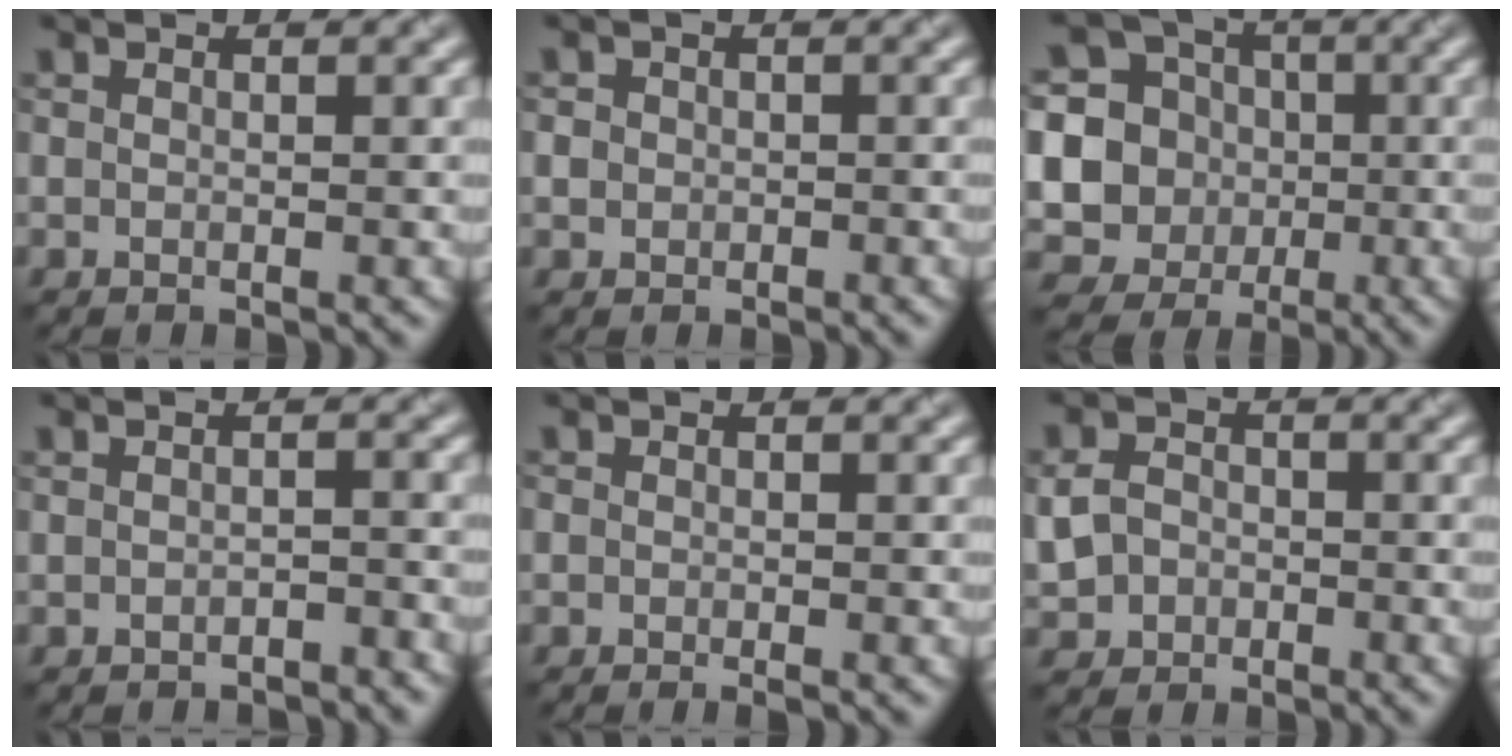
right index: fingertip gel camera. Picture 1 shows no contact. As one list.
[{"total": 1.8, "force": [-0.3, 1.7, 0.3], "torque": [0.001, 0.002, -0.004]}, {"total": 12.7, "force": [-0.5, 12.2, 3.6], "torque": [-0.122, 0.015, -0.032]}, {"total": 1.5, "force": [-1.4, 0.4, 0.4], "torque": [-0.004, 0.001, -0.021]}, {"total": 0.7, "force": [-0.4, 0.2, 0.6], "torque": [-0.010, -0.005, -0.007]}, {"total": 3.1, "force": [-0.7, 2.7, 1.3], "torque": [-0.026, -0.001, -0.014]}]